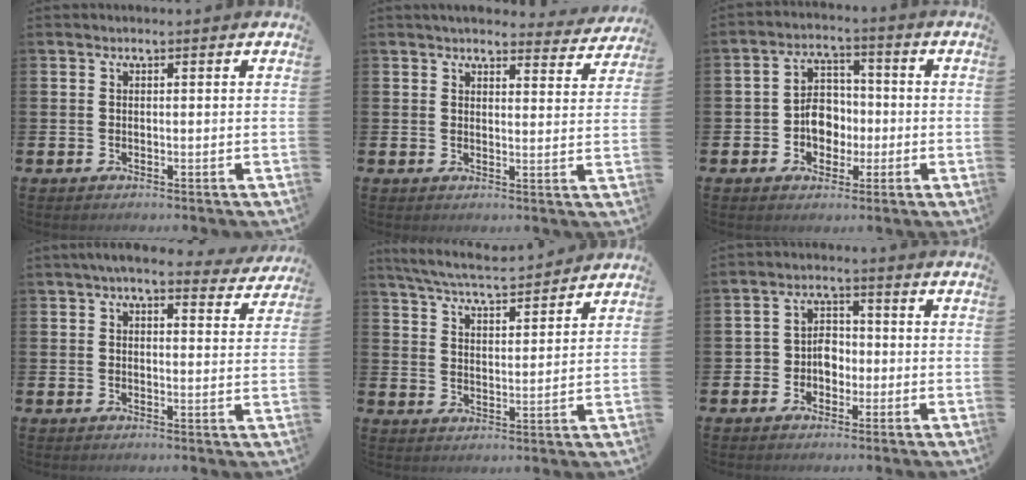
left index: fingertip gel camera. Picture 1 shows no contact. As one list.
[{"total": 4.3, "force": [4.1, 0.9, 0.7], "torque": [-0.014, -0.027, 0.071]}, {"total": 5.6, "force": [-0.9, 4.5, 3.1], "torque": [-0.050, 0.008, -0.025]}, {"total": 5.3, "force": [4.7, 1.0, 2.1], "torque": [-0.041, -0.017, 0.084]}, {"total": 6.1, "force": [5.9, 0.4, 1.5], "torque": [-0.051, -0.038, 0.104]}, {"total": 3.6, "force": [-1.2, 3.0, 1.5], "torque": [-0.027, 0.004, -0.031]}]